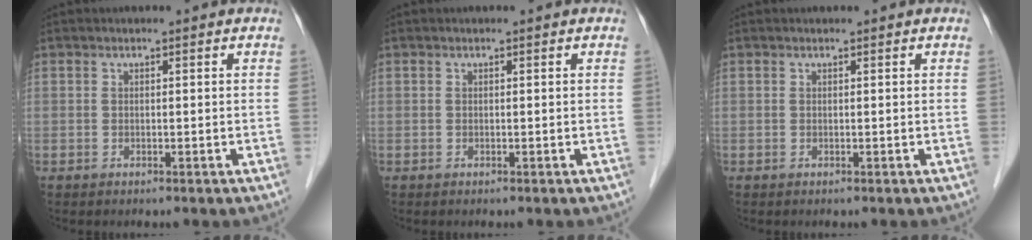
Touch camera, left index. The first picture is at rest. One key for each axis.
{"total": 0.0}
{"total": 0.0}